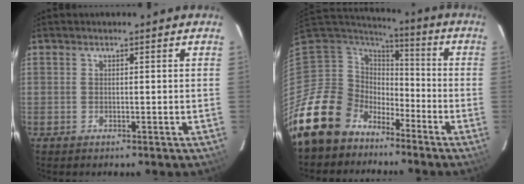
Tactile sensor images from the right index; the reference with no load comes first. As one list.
[{"total": 14.4, "force": [-10.3, 9.8, 2.4], "torque": [-0.079, 0.021, -0.185]}]